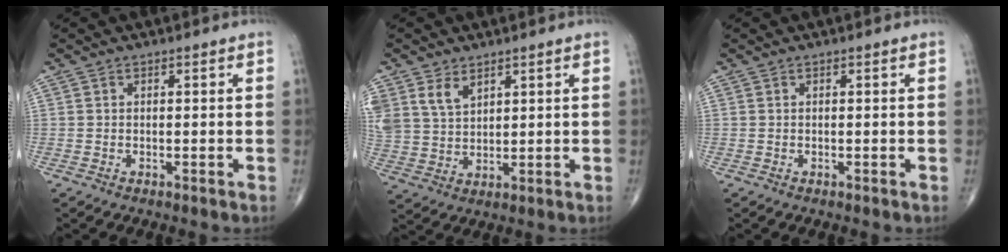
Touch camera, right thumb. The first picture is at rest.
{"total": 7.9, "force": [4.4, 5.1, 4.1], "torque": [-0.070, -0.013, 0.100]}
{"total": 0.0}